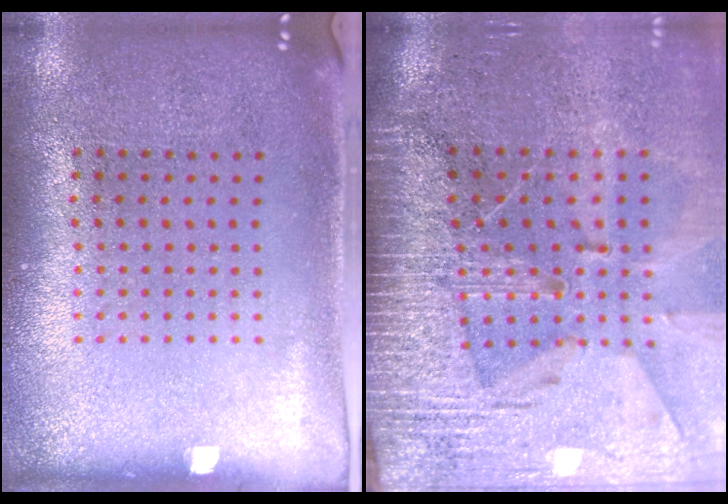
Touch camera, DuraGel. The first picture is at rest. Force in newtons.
{"total": 4.0, "press": 3.5, "slide": 2.0}